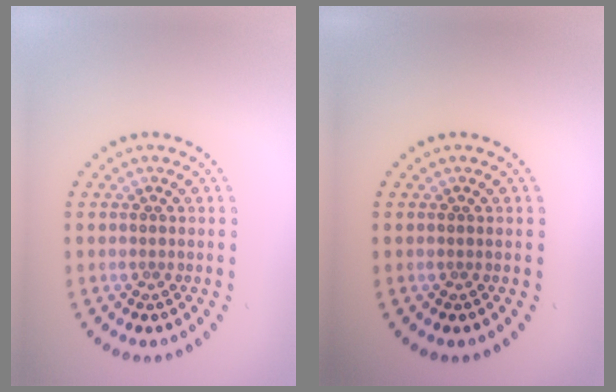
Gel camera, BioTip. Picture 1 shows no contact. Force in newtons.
{"total": 0.0}